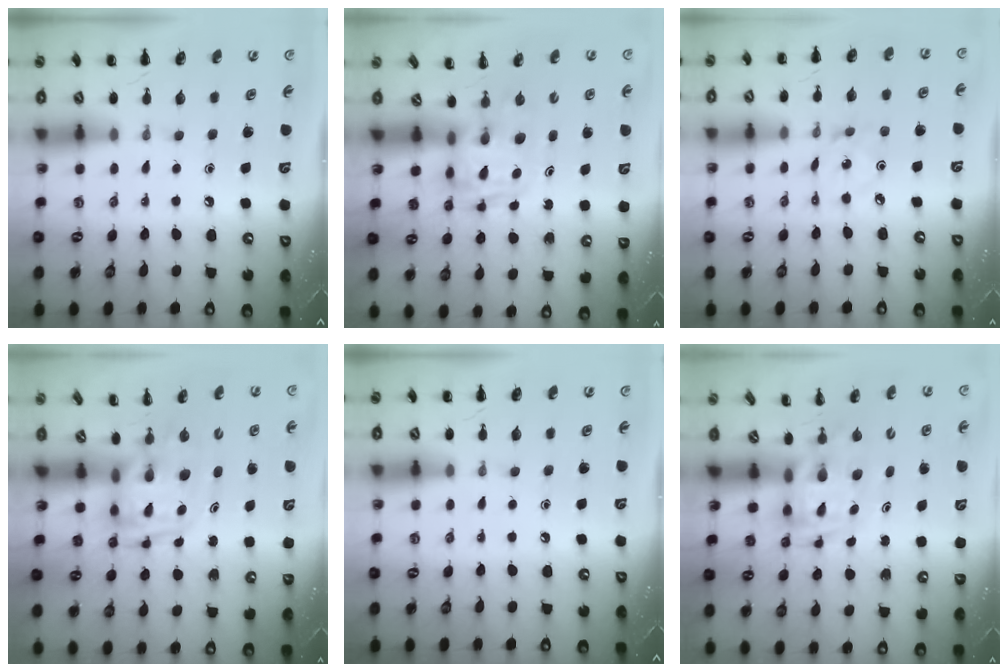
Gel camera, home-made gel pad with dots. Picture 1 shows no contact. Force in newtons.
{"total": 2.6, "press": 2.6, "slide": 0.2}
{"total": 2.2, "press": 2.1, "slide": 0.5}
{"total": 3.3, "press": 3.3, "slide": 0.7}
{"total": 0.0}
{"total": 3.4, "press": 3.3, "slide": 0.6}